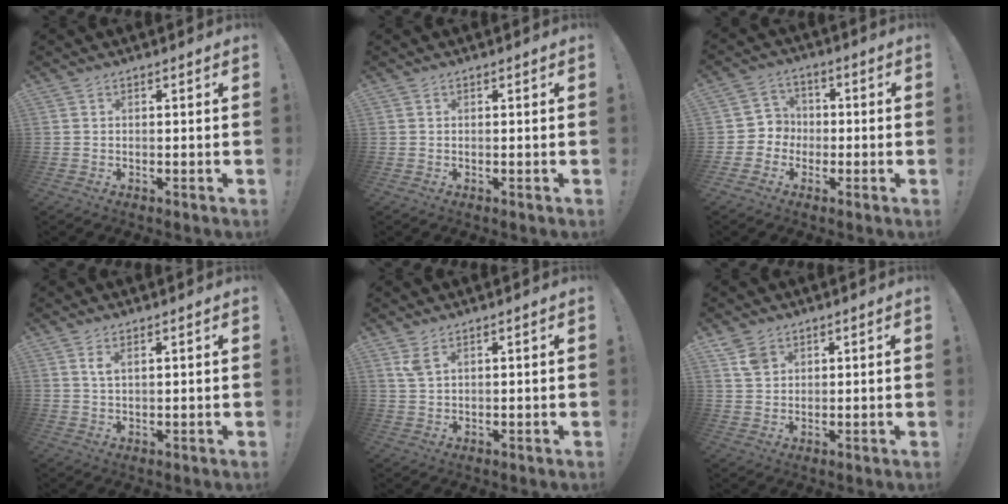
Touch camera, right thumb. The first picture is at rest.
{"total": 0.0}
{"total": 5.9, "force": [-1.7, 5.7, 0.7], "torque": [-0.012, 0.020, -0.027]}
{"total": 2.4, "force": [1.5, 0.6, 1.8], "torque": [-0.033, -0.006, 0.024]}
{"total": 3.2, "force": [2.1, 0.9, 2.2], "torque": [-0.047, -0.008, 0.038]}
{"total": 4.5, "force": [2.9, 2.8, 1.9], "torque": [-0.026, -0.013, 0.056]}